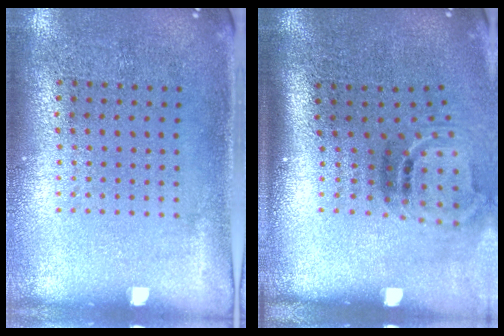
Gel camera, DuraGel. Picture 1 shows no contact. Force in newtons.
{"total": 2.0, "press": 1.2, "slide": 1.6}